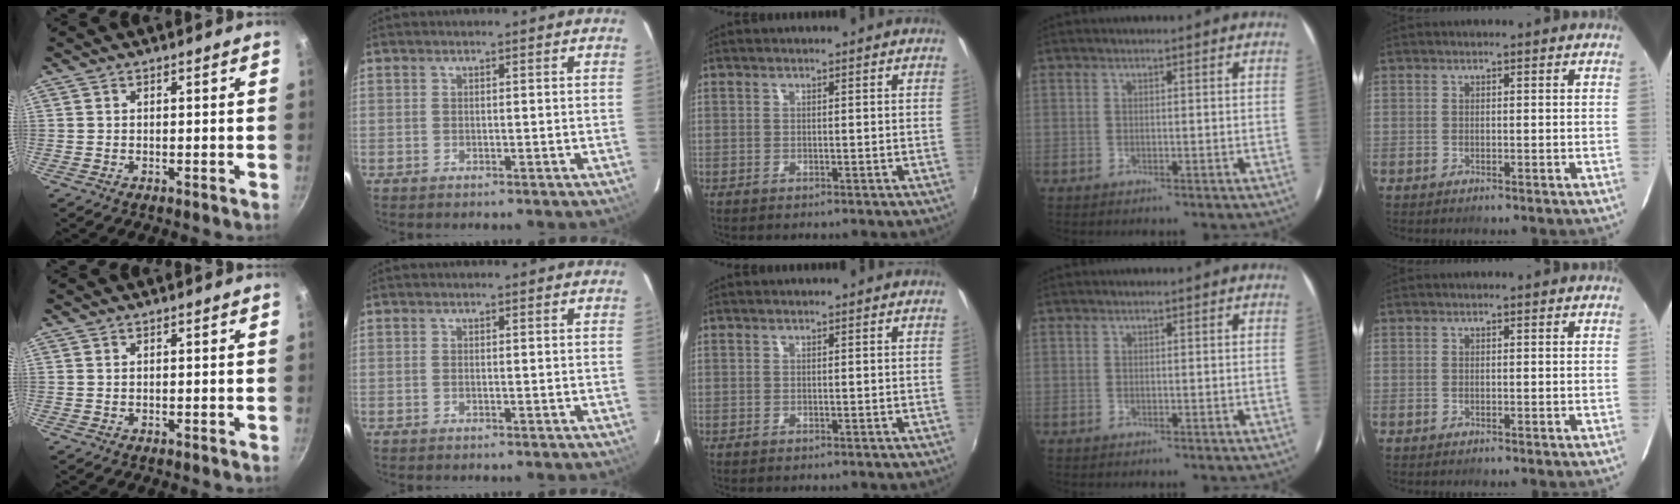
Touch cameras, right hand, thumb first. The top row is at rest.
{}